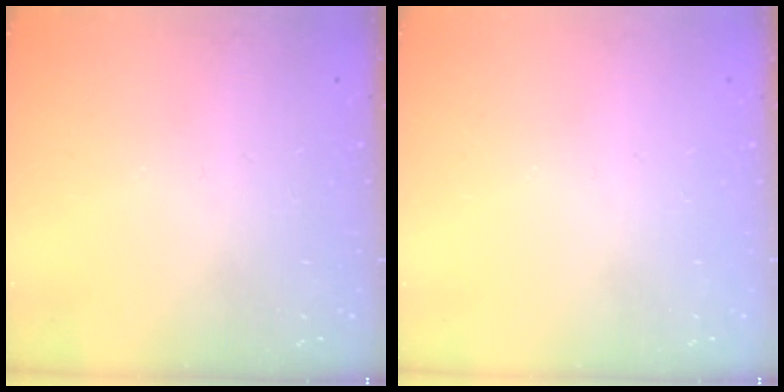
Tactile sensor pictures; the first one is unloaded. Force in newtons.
{"total": 0.0}